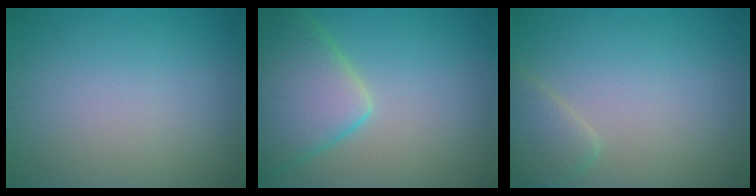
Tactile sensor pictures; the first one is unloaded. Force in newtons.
{"total": 7.4, "press": 7.3, "slide": 0.6}
{"total": 2.3, "press": 2.3, "slide": 0.2}